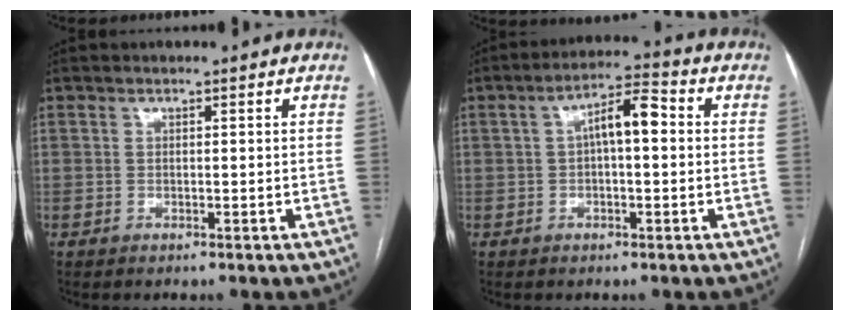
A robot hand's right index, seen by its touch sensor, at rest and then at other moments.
{"total": 6.5, "force": [0.8, 1.9, 6.2], "torque": [-0.106, 0.029, 0.010]}